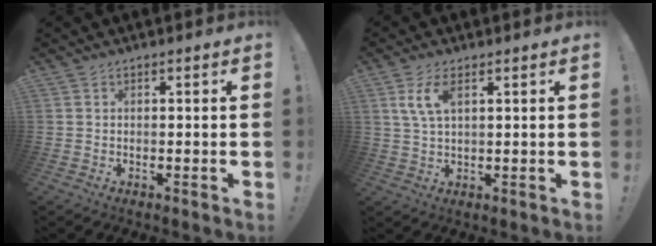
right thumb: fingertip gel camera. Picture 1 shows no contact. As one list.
[{"total": 6.4, "force": [2.5, 2.7, 5.2], "torque": [-0.110, 0.002, 0.043]}]